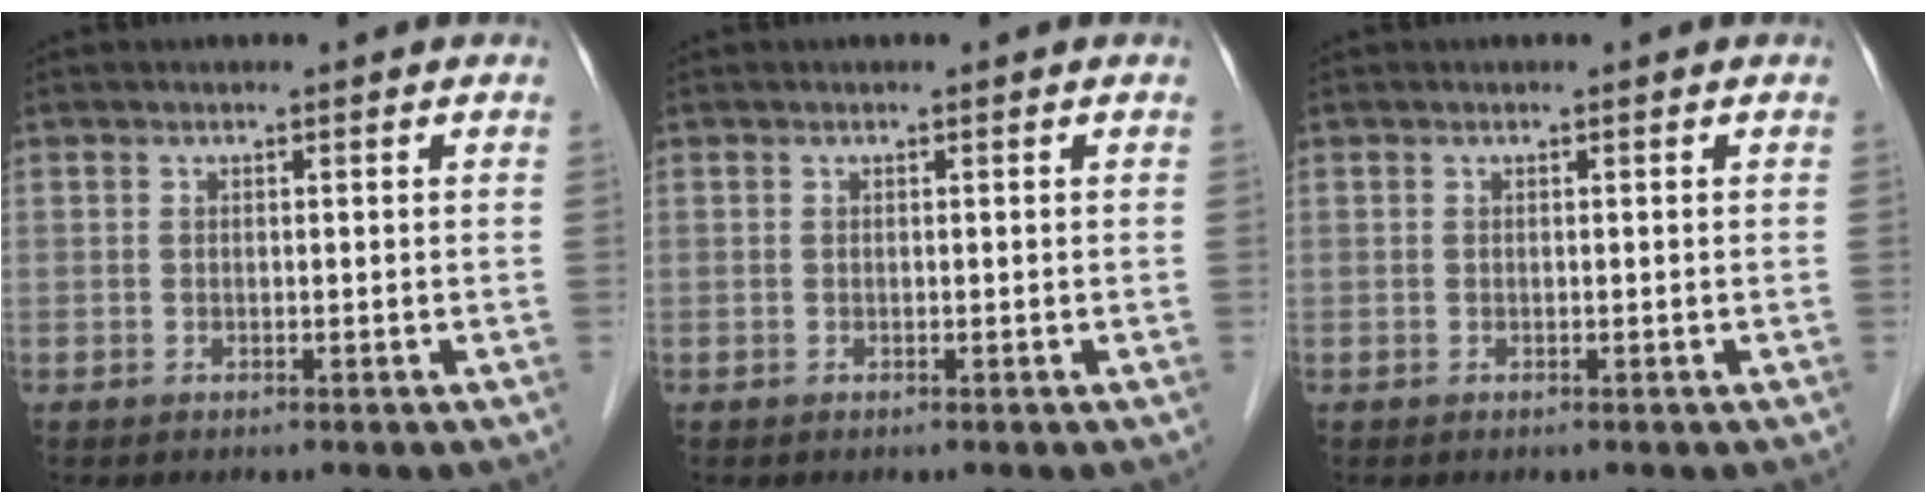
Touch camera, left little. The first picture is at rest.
{"total": 0.0}
{"total": 0.0}